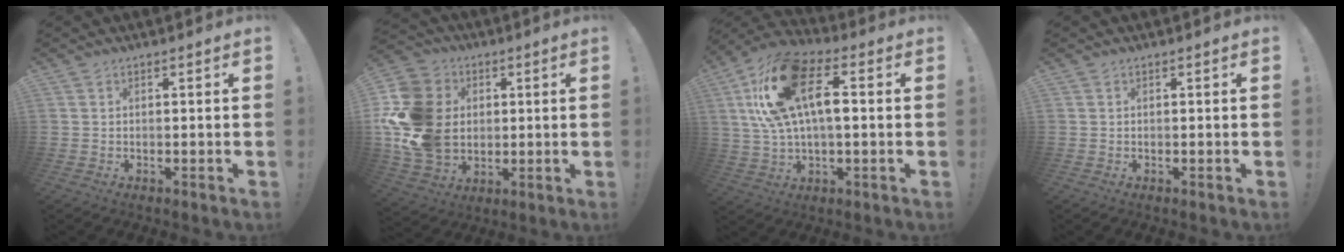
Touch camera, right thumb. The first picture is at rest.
{"total": 21.2, "force": [1.5, 16.8, 12.9], "torque": [-0.260, 0.005, 0.038]}
{"total": 19.2, "force": [4.2, 10.1, 15.9], "torque": [-0.283, 0.008, 0.076]}
{"total": 0.0}